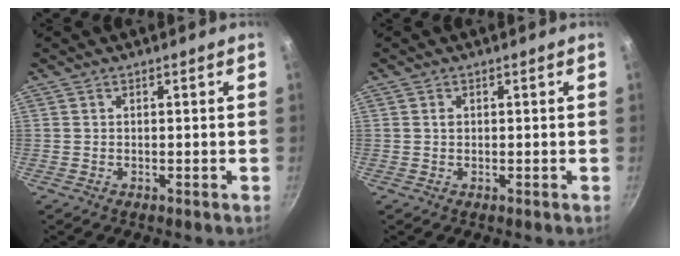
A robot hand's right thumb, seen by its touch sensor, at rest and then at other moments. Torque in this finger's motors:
{"motor_torque": [-0.54, -0.23, -0.10, 0.40, 0.02]}